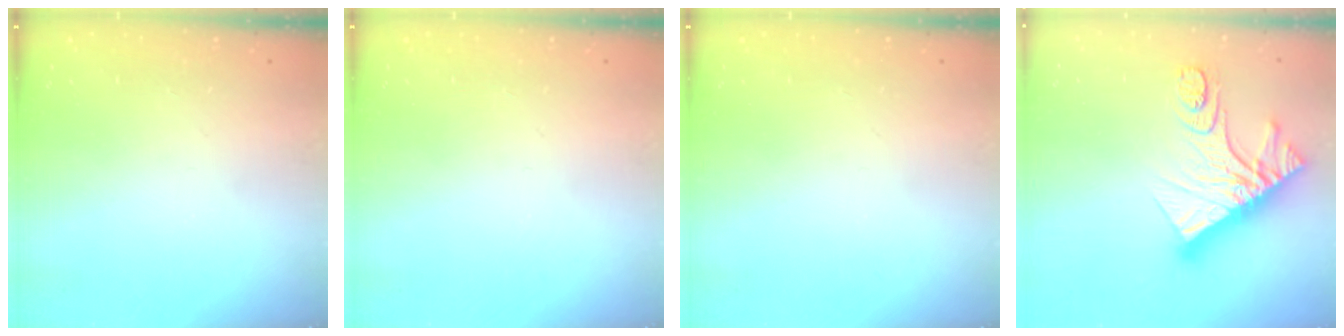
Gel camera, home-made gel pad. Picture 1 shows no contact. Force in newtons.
{"total": 0.0}
{"total": 0.0}
{"total": 17.1, "press": 17.1, "slide": 1.4}